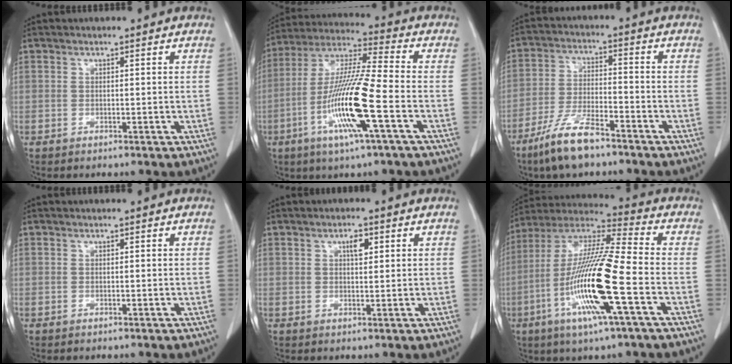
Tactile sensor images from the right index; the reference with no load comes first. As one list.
[{"total": 15.2, "force": [-5.0, 0.0, 14.4], "torque": [-0.291, -0.013, -0.102]}, {"total": 9.3, "force": [-6.8, 1.9, 6.1], "torque": [-0.129, -0.017, -0.130]}, {"total": 0.0}, {"total": 2.2, "force": [1.0, 0.9, 1.8], "torque": [-0.031, -0.001, 0.016]}, {"total": 18.1, "force": [-5.5, 0.5, 17.2], "torque": [-0.350, -0.015, -0.111]}]